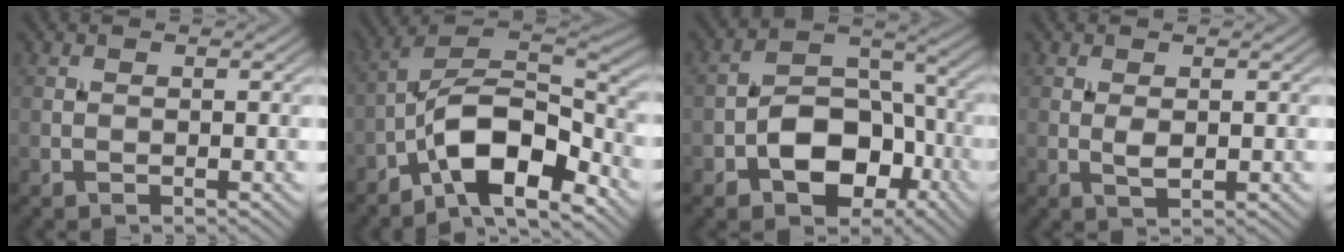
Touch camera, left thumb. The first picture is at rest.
{"total": 11.7, "force": [-6.6, 4.7, 8.5], "torque": [-0.140, 0.006, -0.142]}
{"total": 10.1, "force": [-4.2, 6.8, 6.2], "torque": [-0.099, -0.005, -0.080]}
{"total": 1.6, "force": [0.2, 0.8, 1.4], "torque": [-0.029, -0.002, 0.005]}